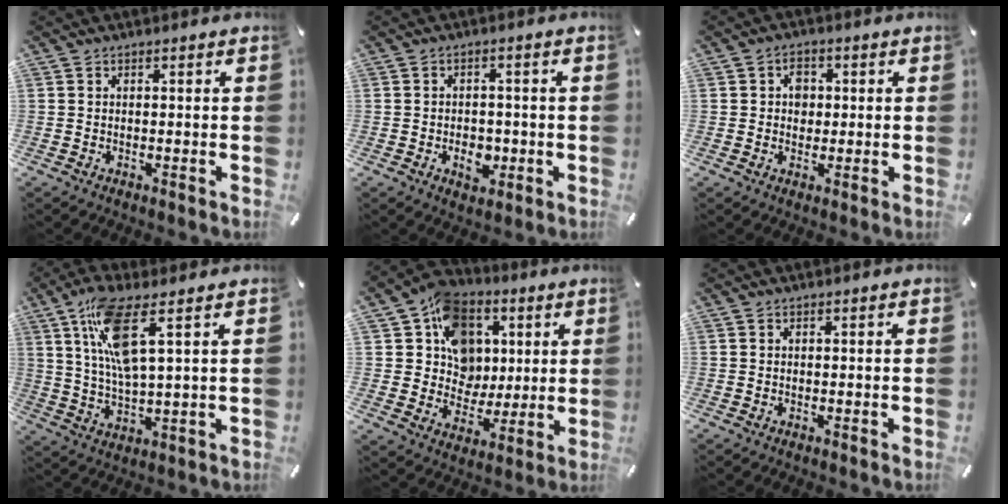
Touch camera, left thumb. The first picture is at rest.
{"total": 5.2, "force": [-1.5, 3.8, 3.2], "torque": [-0.042, -0.001, -0.027]}
{"total": 3.6, "force": [0.4, 3.1, 1.8], "torque": [-0.014, -0.002, 0.001]}
{"total": 12.2, "force": [5.3, 2.9, 10.6], "torque": [-0.221, -0.013, 0.089]}
{"total": 13.6, "force": [3.6, 12.2, 4.8], "torque": [-0.077, -0.023, 0.074]}
{"total": 0.0}